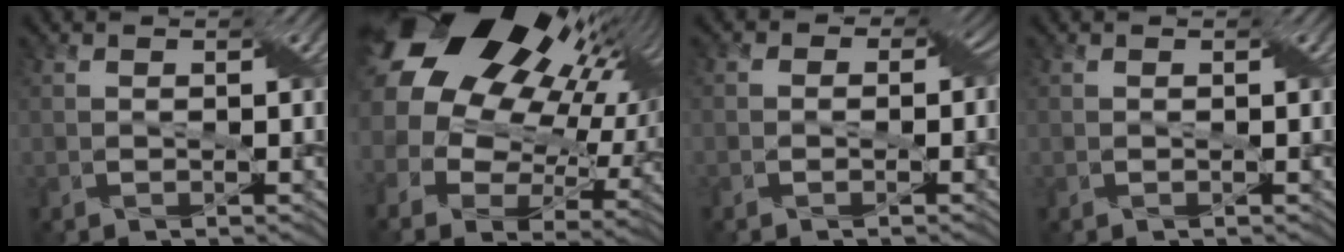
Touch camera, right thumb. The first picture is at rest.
{"total": 22.5, "force": [9.3, 14.6, 14.4], "torque": [-0.312, 0.046, 0.172]}
{"total": 3.7, "force": [-0.6, 3.1, 1.9], "torque": [-0.001, 0.012, -0.031]}
{"total": 0.0}